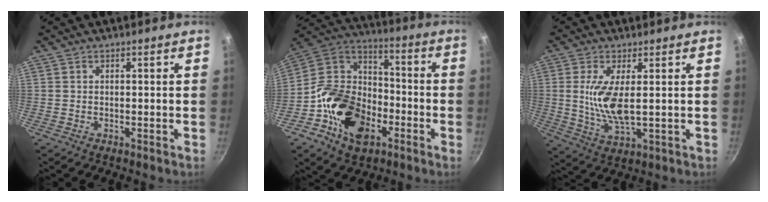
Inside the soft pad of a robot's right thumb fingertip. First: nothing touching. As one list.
[{"total": 19.3, "force": [-7.7, 13.3, 11.6], "torque": [-0.186, 0.054, -0.155]}, {"total": 8.8, "force": [1.1, 2.9, 8.2], "torque": [-0.167, -0.014, 0.028]}]